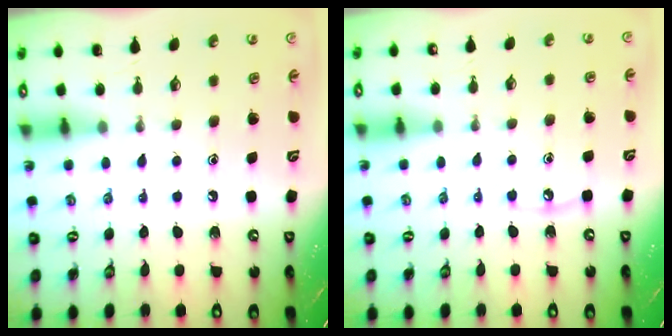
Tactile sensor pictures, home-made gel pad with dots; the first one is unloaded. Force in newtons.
{"total": 3.6, "press": 3.6, "slide": 0.5}